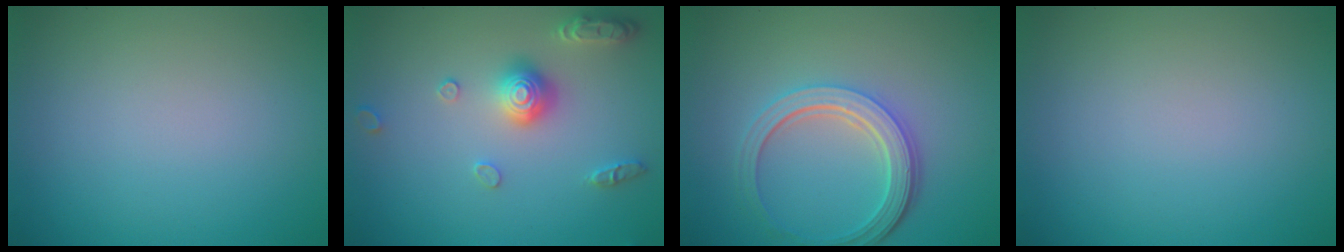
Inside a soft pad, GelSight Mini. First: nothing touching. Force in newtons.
{"total": 2.9, "press": 2.9, "slide": 0.2}
{"total": 4.8, "press": 3.7, "slide": 3.1}
{"total": 0.0}